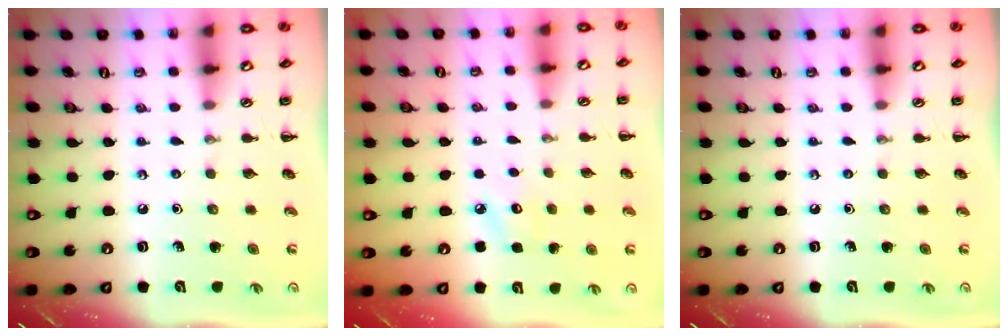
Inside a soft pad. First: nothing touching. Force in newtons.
{"total": 3.7, "press": 3.6, "slide": 0.9}
{"total": 0.0}